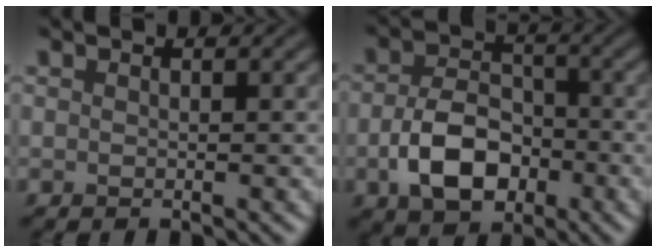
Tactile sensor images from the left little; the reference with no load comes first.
{"total": 6.4, "force": [-2.2, 4.2, 4.3], "torque": [-0.084, -0.005, -0.038]}